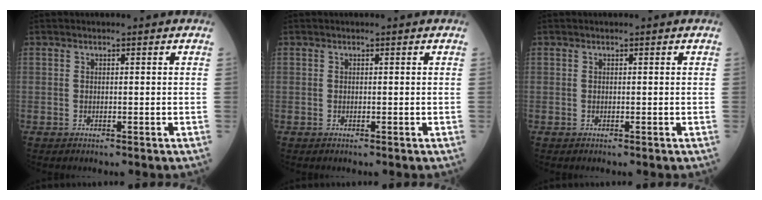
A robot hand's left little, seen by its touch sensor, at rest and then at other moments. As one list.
[{"total": 0.0}, {"total": 0.0}]